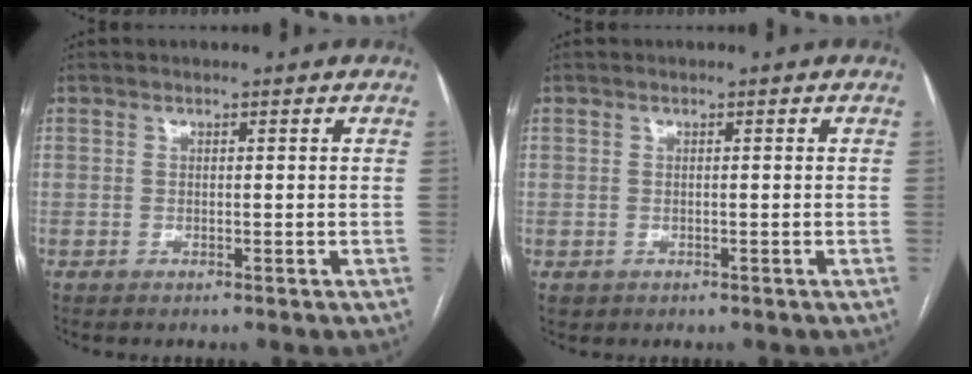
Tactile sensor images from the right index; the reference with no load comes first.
{"total": 1.0, "force": [-0.2, 0.9, 0.1], "torque": [-0.001, 0.005, 0.001]}